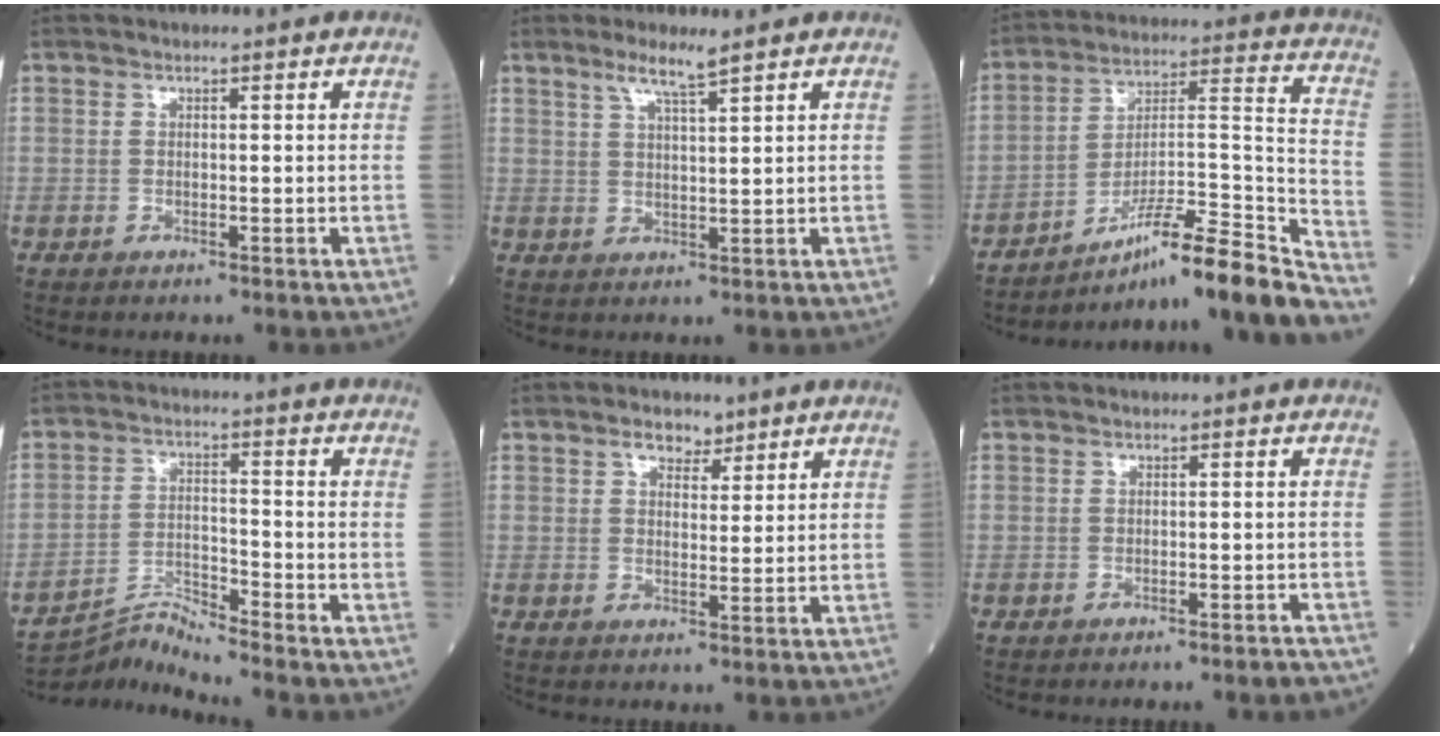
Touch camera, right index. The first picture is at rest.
{"total": 3.8, "force": [2.8, -0.3, 2.5], "torque": [-0.054, -0.001, 0.056]}
{"total": 21.9, "force": [-18.0, -0.3, 12.5], "torque": [-0.159, 0.014, -0.285]}
{"total": 6.6, "force": [-6.1, -2.7, -0.2], "torque": [-0.016, -0.008, -0.112]}
{"total": 2.9, "force": [2.0, 1.6, 1.3], "torque": [-0.022, 0.005, 0.033]}
{"total": 3.5, "force": [-3.2, -0.2, 1.4], "torque": [-0.019, 0.000, -0.037]}